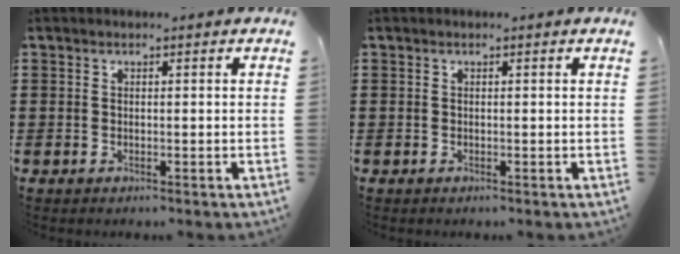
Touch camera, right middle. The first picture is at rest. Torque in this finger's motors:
{"motor_torque": [0.18, -0.24, 0.01, -0.01]}